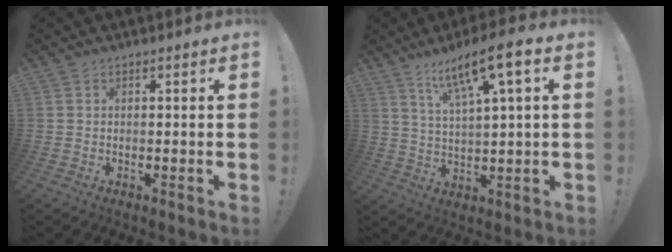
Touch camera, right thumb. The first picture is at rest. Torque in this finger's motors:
{"motor_torque": [0.95, 0.96, 0.18, 0.07, 0.35]}